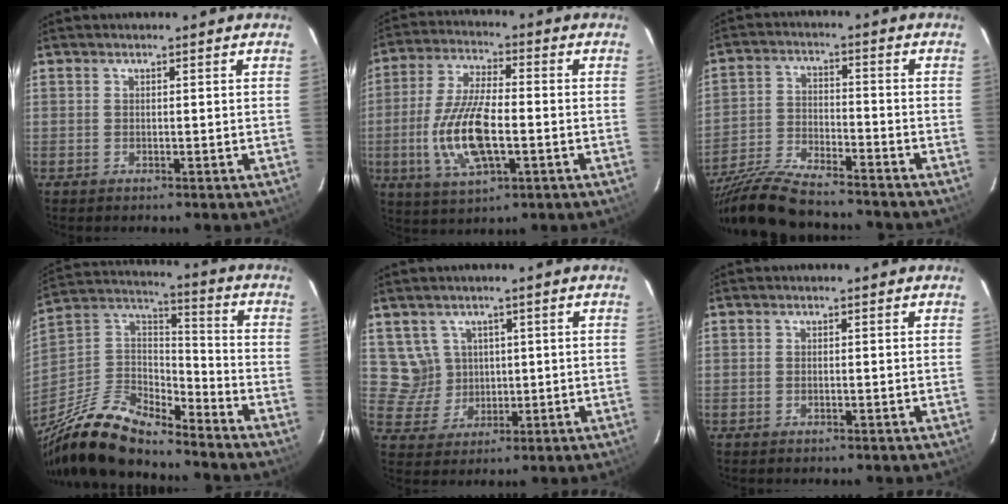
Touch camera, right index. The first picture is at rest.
{"total": 13.8, "force": [-3.1, 5.1, 12.5], "torque": [-0.262, -0.005, -0.056]}
{"total": 17.2, "force": [-15.3, 2.5, 7.4], "torque": [-0.160, -0.032, -0.267]}
{"total": 19.9, "force": [-16.1, 5.6, 10.2], "torque": [-0.225, -0.015, -0.306]}
{"total": 5.5, "force": [1.6, 5.2, 0.7], "torque": [-0.016, 0.011, 0.045]}
{"total": 0.0}